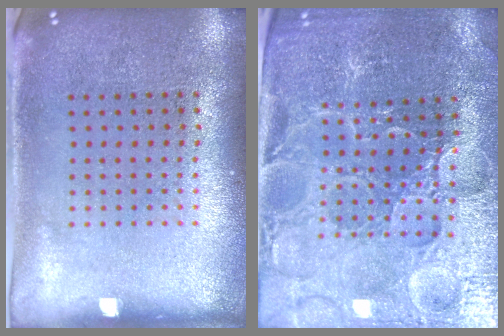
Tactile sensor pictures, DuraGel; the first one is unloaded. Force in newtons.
{"total": 3.8, "press": 3.7, "slide": 0.6}